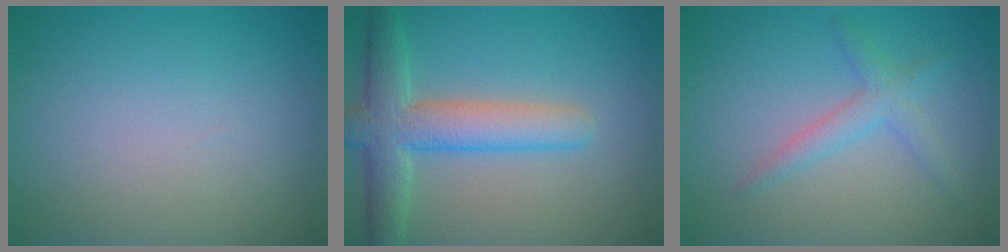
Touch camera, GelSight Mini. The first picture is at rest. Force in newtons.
{"total": 5.8, "press": 5.8, "slide": 0.2}
{"total": 2.3, "press": 2.3, "slide": 0.1}